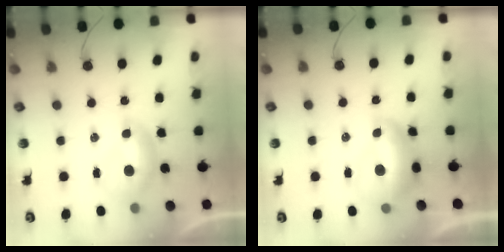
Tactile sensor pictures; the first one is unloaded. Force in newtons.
{"total": 2.9, "press": 2.8, "slide": 0.7}